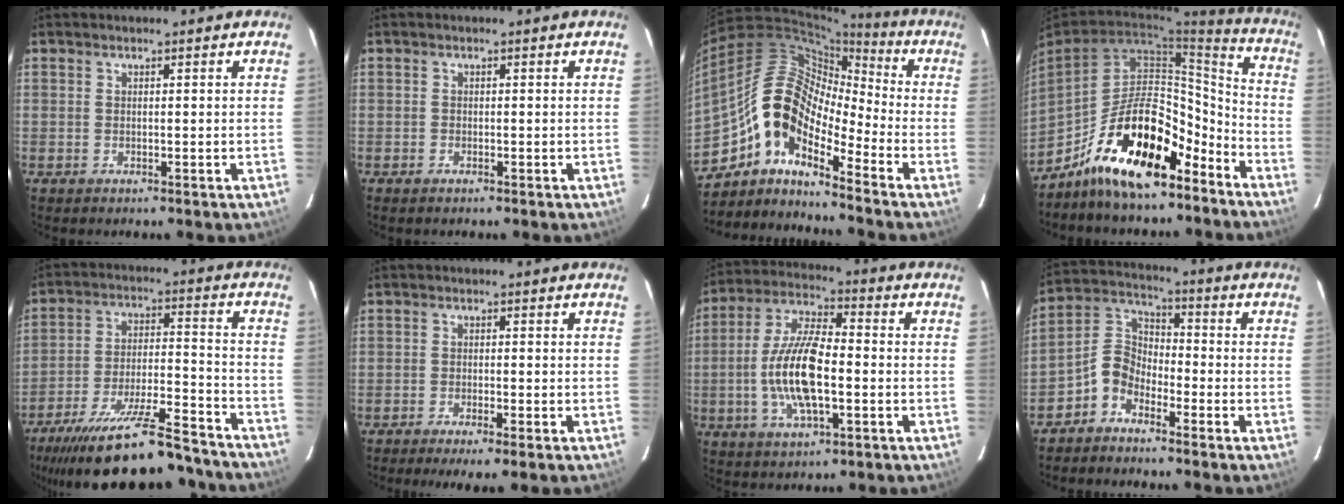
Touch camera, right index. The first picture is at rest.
{"total": 0.7, "force": [-0.6, 0.4, 0.2], "torque": [-0.005, 0.000, -0.013]}
{"total": 13.6, "force": [-7.5, 5.9, 9.6], "torque": [-0.155, 0.017, -0.163]}
{"total": 18.4, "force": [-12.9, 6.7, 11.2], "torque": [-0.189, 0.033, -0.212]}
{"total": 24.7, "force": [-21.4, 4.9, 11.4], "torque": [-0.205, -0.021, -0.310]}
{"total": 4.7, "force": [-3.5, 0.1, 3.1], "torque": [-0.067, -0.013, -0.058]}
{"total": 13.7, "force": [-2.7, 4.9, 12.5], "torque": [-0.257, 0.004, -0.053]}
{"total": 6.4, "force": [-4.4, 3.7, 2.7], "torque": [-0.063, 0.026, -0.101]}